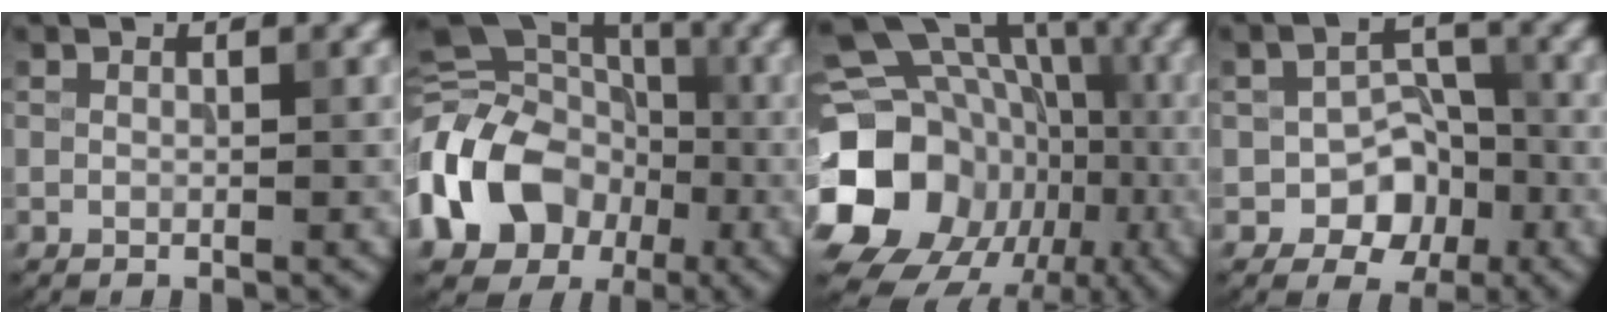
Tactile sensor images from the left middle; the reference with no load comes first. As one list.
[{"total": 13.9, "force": [-4.3, 10.5, 7.9], "torque": [-0.165, 0.002, -0.095]}, {"total": 20.8, "force": [-4.8, 17.9, 9.4], "torque": [-0.174, -0.009, -0.109]}, {"total": 5.5, "force": [-2.2, 4.0, 3.2], "torque": [-0.034, -0.003, -0.039]}]